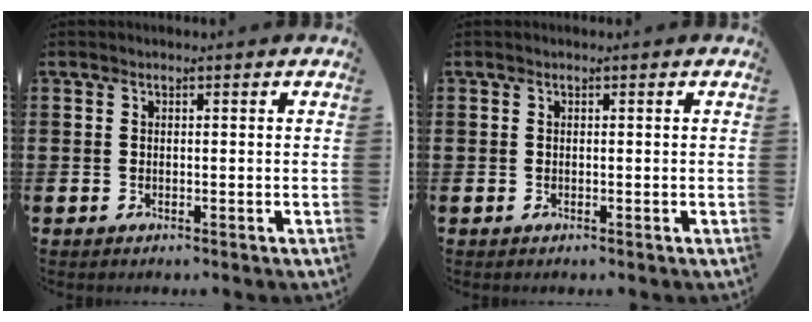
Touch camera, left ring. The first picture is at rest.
{"total": 0.0}